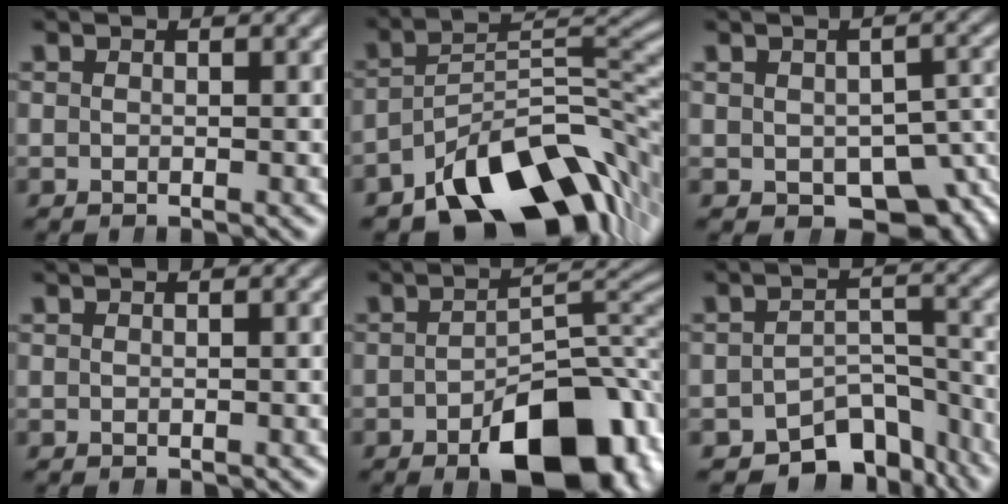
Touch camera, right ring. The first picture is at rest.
{"total": 14.7, "force": [-8.1, 6.7, 10.2], "torque": [-0.126, -0.034, -0.108]}
{"total": 7.7, "force": [-3.8, 5.1, 4.2], "torque": [-0.042, -0.030, -0.037]}
{"total": 0.0}
{"total": 10.8, "force": [-4.8, 4.4, 8.7], "torque": [-0.093, -0.007, -0.064]}
{"total": 9.6, "force": [-7.9, 4.1, 3.7], "torque": [-0.030, -0.013, -0.116]}